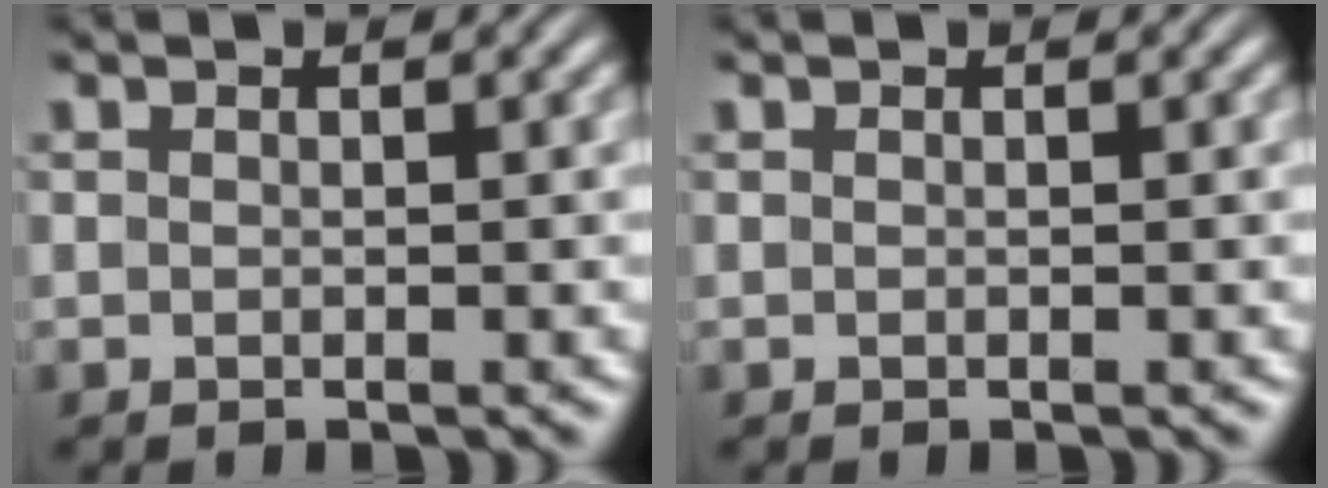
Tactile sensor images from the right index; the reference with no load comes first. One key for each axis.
{"total": 0.0}